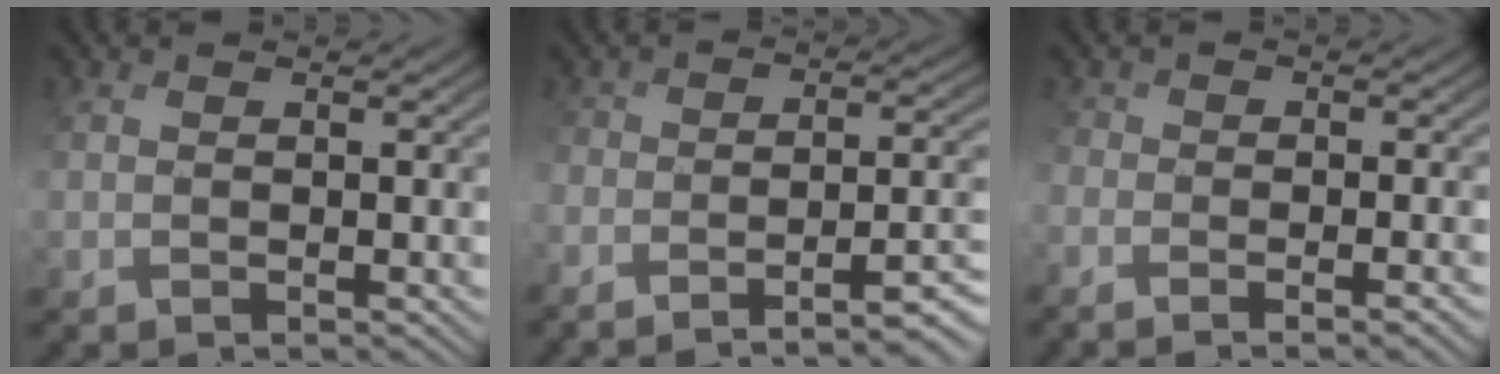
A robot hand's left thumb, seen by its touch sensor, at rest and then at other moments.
{"total": 8.6, "force": [-6.4, 2.1, 5.4], "torque": [-0.075, -0.007, -0.094]}
{"total": 5.4, "force": [-3.2, 2.4, 3.7], "torque": [-0.052, -0.008, -0.038]}